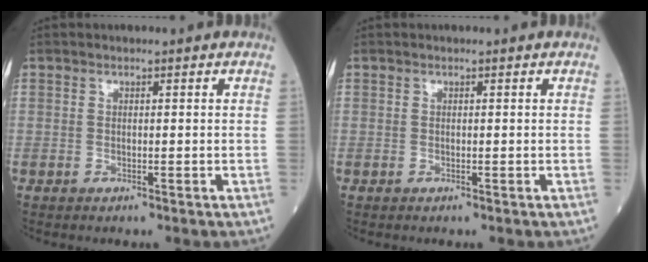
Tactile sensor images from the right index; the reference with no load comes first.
{"total": 0.0}